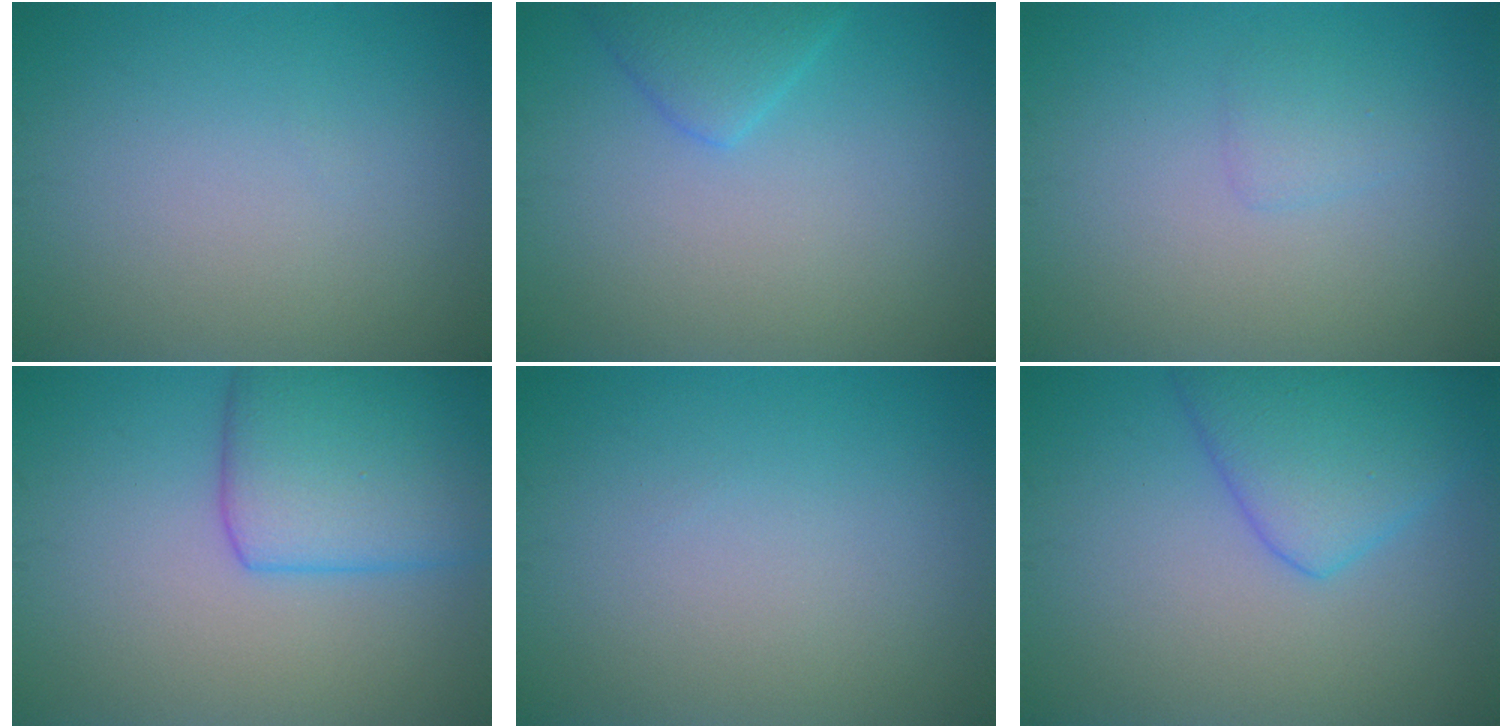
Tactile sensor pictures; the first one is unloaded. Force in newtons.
{"total": 2.3, "press": 2.3, "slide": 0.3}
{"total": 1.1, "press": 1.1, "slide": 0.1}
{"total": 6.6, "press": 6.6, "slide": 0.4}
{"total": 0.0}
{"total": 5.2, "press": 5.2, "slide": 0.2}